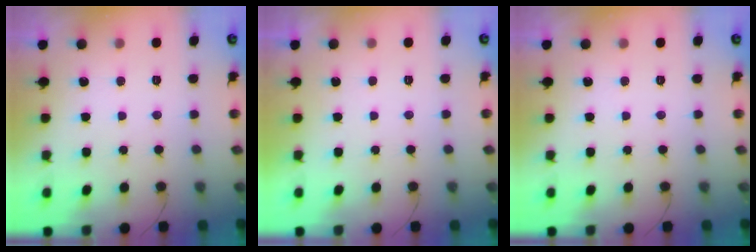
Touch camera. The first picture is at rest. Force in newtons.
{"total": 2.2, "press": 2.2, "slide": 0.3}
{"total": 0.0}